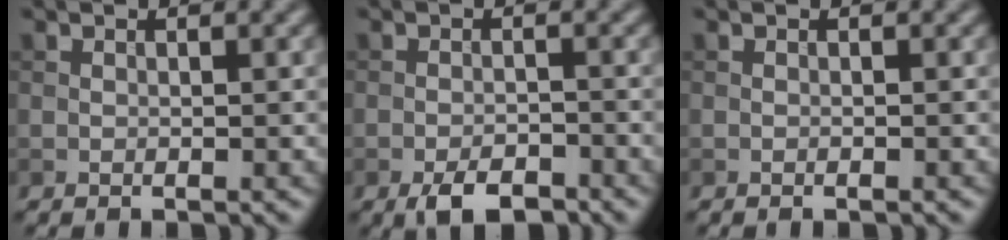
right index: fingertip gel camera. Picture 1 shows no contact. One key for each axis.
{"total": 3.6, "fx": -2.5, "fy": 1.4, "fz": 2.2, "tx": -0.035, "ty": -0.002, "tz": -0.044}
{"total": 0.0}